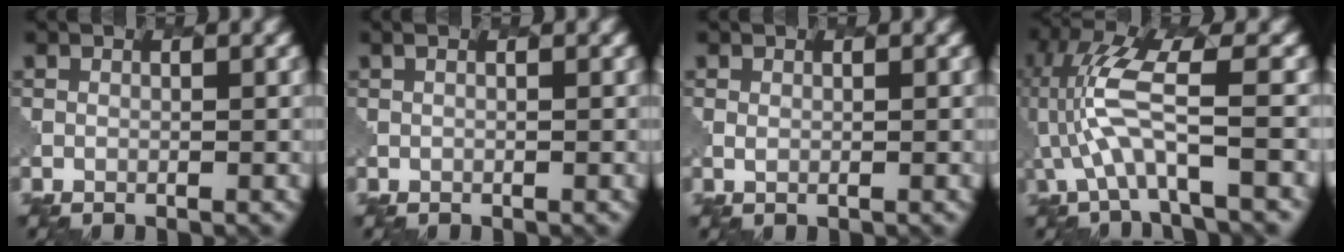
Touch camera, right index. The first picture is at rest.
{"total": 0.8, "force": [0.3, 0.2, 0.7], "torque": [-0.009, -0.004, 0.000]}
{"total": 0.6, "force": [0.5, 0.1, 0.4], "torque": [-0.009, -0.004, 0.013]}
{"total": 6.1, "force": [-1.0, 1.2, 5.9], "torque": [-0.140, 0.011, -0.015]}